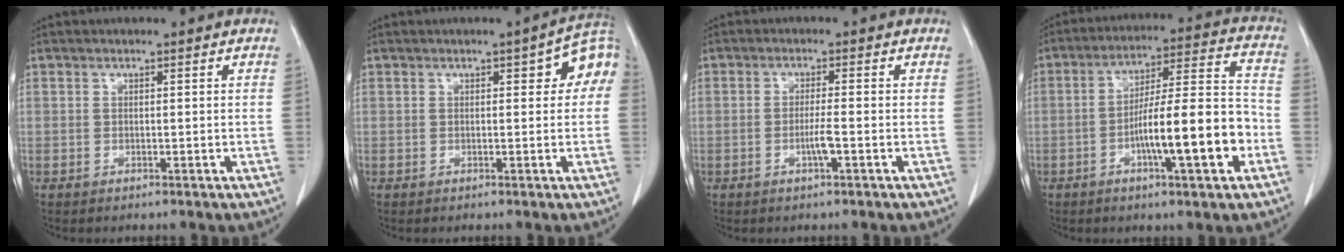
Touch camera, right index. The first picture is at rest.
{"total": 5.7, "force": [1.4, 1.9, 5.2], "torque": [-0.061, 0.023, 0.010]}
{"total": 2.6, "force": [-0.9, -0.1, 2.4], "torque": [-0.048, -0.002, -0.017]}
{"total": 14.7, "force": [-4.7, 1.4, 13.8], "torque": [-0.222, 0.013, -0.072]}